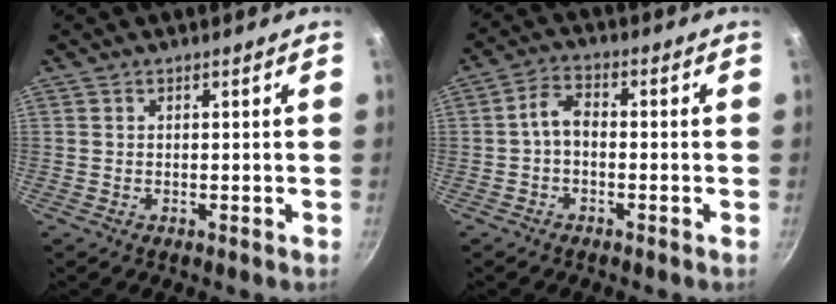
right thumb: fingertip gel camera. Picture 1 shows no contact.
{"total": 4.0, "force": [-0.9, 2.4, 3.1], "torque": [-0.061, 0.024, -0.025]}